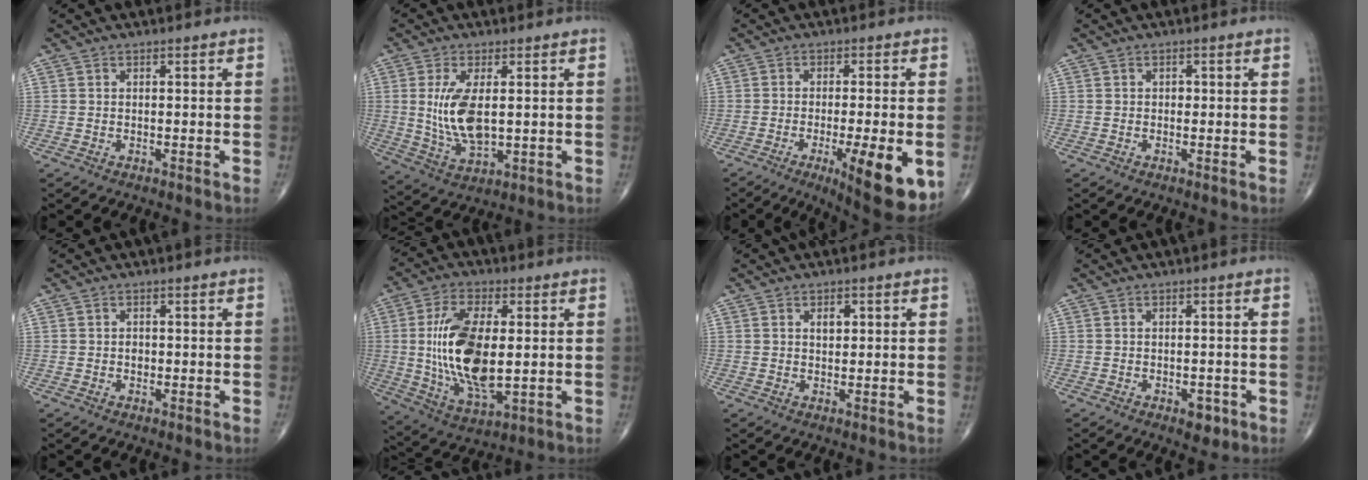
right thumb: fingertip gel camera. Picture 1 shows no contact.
{"total": 10.1, "force": [1.0, 4.5, 8.9], "torque": [-0.180, -0.017, 0.030]}
{"total": 13.4, "force": [-4.4, 3.2, 12.2], "torque": [-0.147, -0.011, -0.052]}
{"total": 0.6, "force": [0.0, 0.5, 0.4], "torque": [0.001, 0.002, -0.003]}
{"total": 1.1, "force": [-0.2, 0.9, 0.6], "torque": [-0.005, 0.003, -0.005]}
{"total": 17.7, "force": [0.7, 8.1, 15.7], "torque": [-0.300, -0.016, 0.019]}
{"total": 2.1, "force": [0.7, 1.4, 1.5], "torque": [-0.017, -0.001, 0.009]}
{"total": 3.0, "force": [-1.3, 1.7, 2.1], "torque": [-0.016, 0.004, -0.013]}